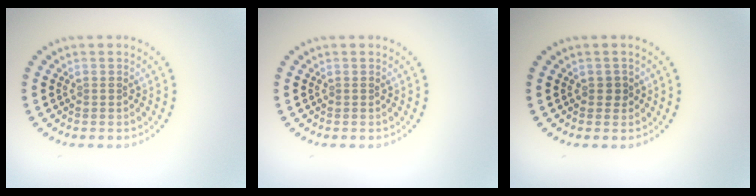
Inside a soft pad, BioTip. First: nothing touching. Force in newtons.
{"total": 0.0}
{"total": 0.8, "press": 0.7, "slide": 0.3}